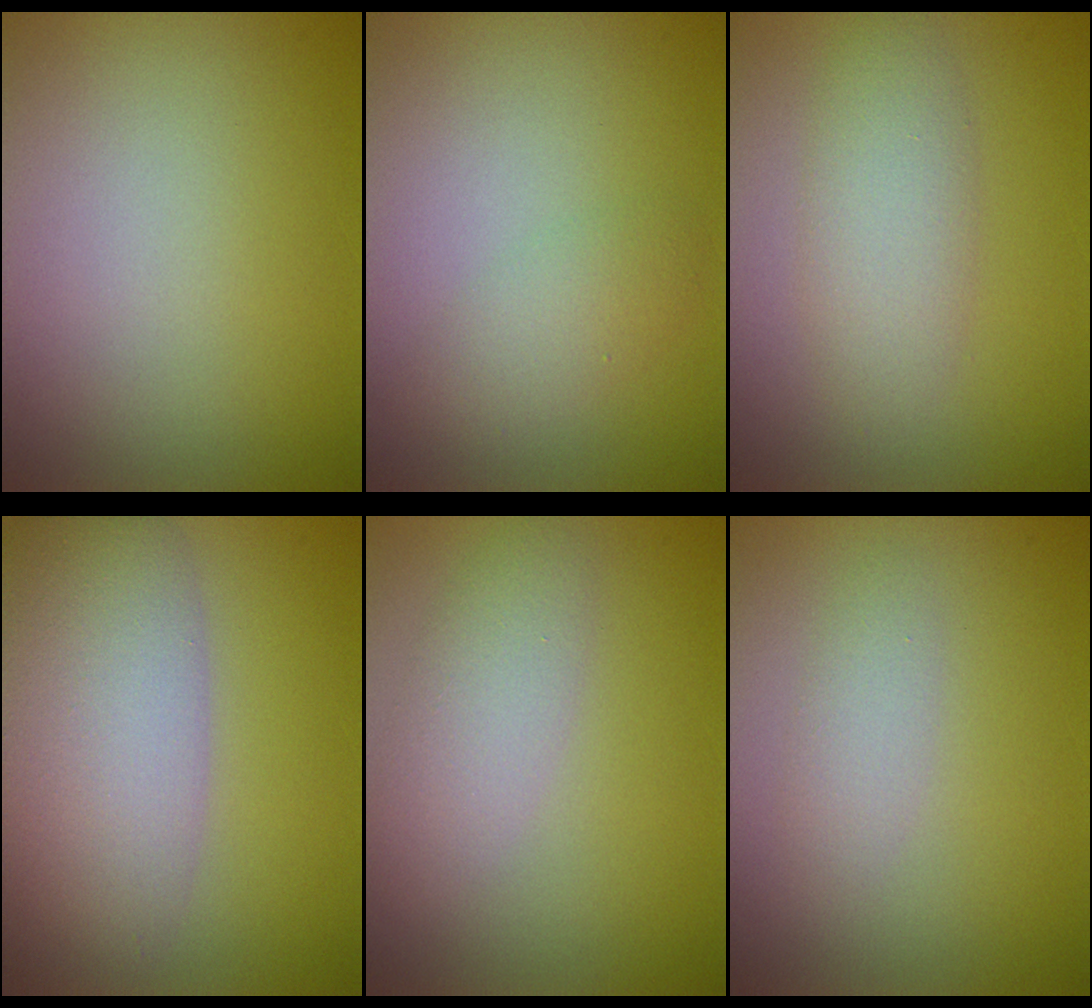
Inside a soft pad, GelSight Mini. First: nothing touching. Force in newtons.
{"total": 1.9, "press": 1.9, "slide": 0.1}
{"total": 3.0, "press": 3.0, "slide": 0.1}
{"total": 8.1, "press": 8.1, "slide": 0.5}
{"total": 2.6, "press": 2.6, "slide": 0.1}
{"total": 1.4, "press": 1.4, "slide": 0.1}